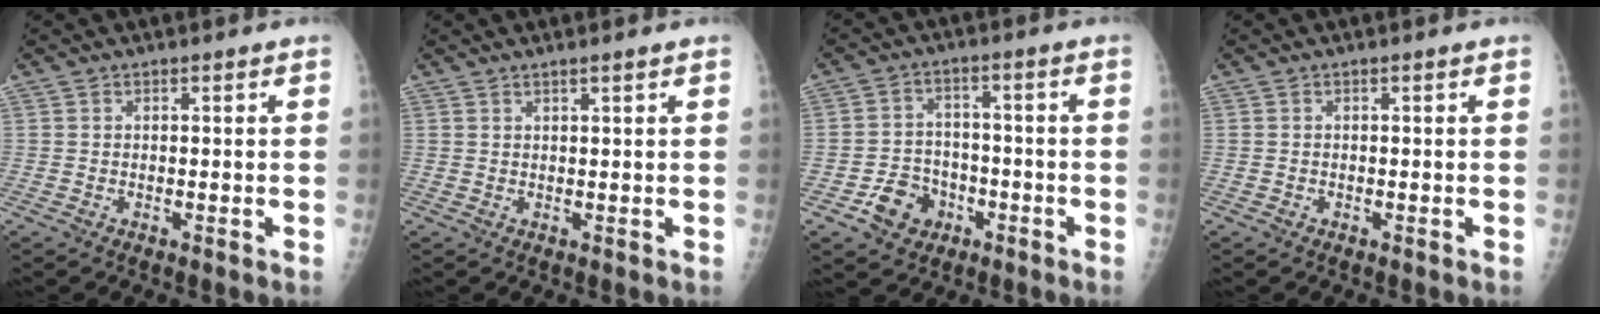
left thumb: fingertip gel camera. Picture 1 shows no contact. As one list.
[{"total": 1.2, "force": [0.9, -0.2, 0.8], "torque": [-0.014, -0.006, 0.017]}, {"total": 7.4, "force": [-3.6, 6.0, 2.6], "torque": [-0.019, 0.025, -0.056]}, {"total": 0.0}]